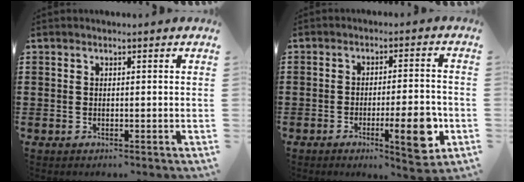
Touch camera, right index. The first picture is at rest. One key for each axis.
{"total": 8.5, "fx": -3.0, "fy": 1.7, "fz": 7.7, "tx": -0.111, "ty": -0.006, "tz": -0.045}